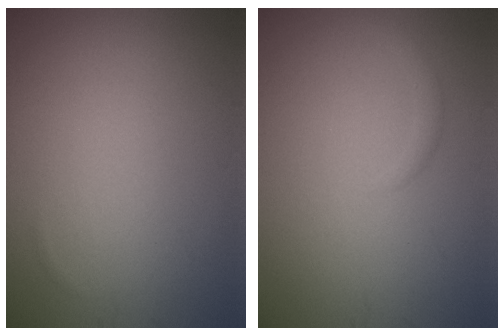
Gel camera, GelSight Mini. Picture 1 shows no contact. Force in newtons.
{"total": 1.0, "press": 1.0, "slide": 0.1}